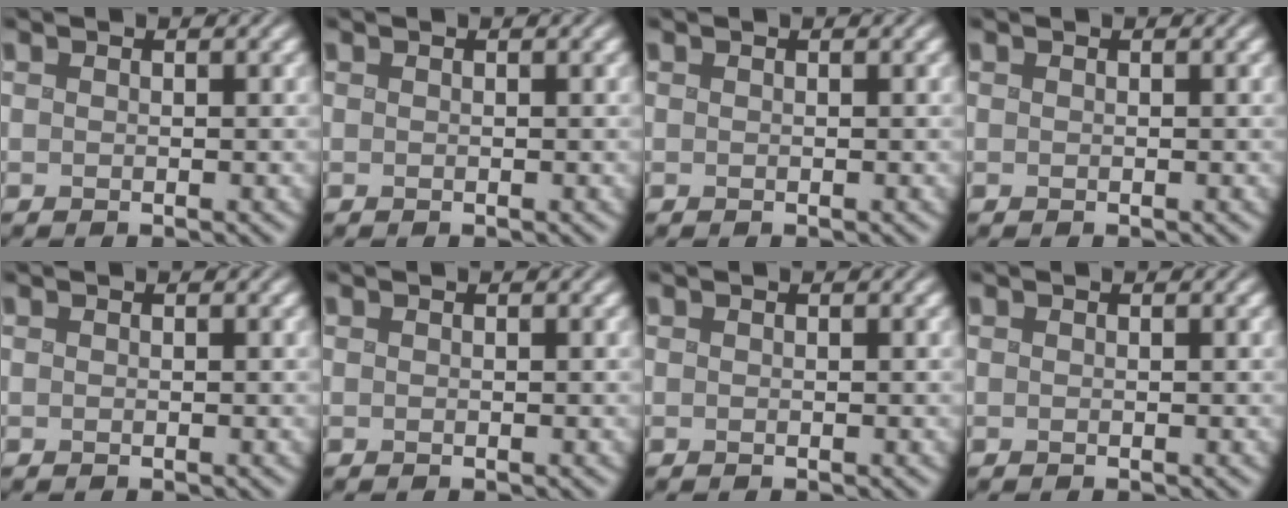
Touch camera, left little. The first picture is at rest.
{"total": 0.0}
{"total": 0.0}
{"total": 0.0}
{"total": 0.0}
{"total": 0.0}
{"total": 0.0}
{"total": 0.0}